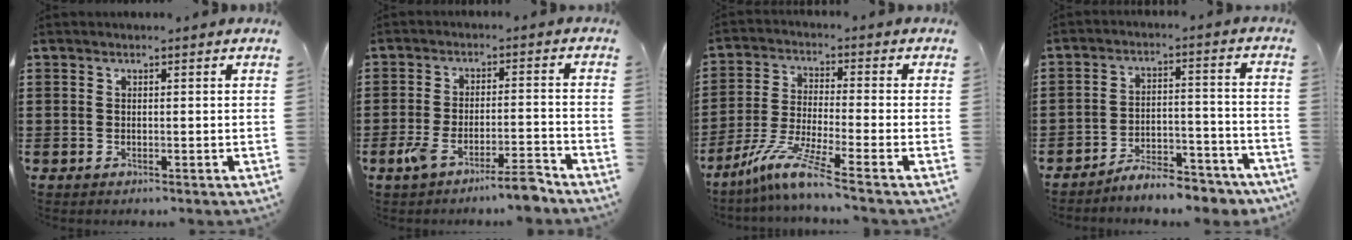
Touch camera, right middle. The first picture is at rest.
{"total": 6.5, "force": [-5.2, 0.3, 3.9], "torque": [-0.068, -0.005, -0.094]}
{"total": 8.1, "force": [-5.9, 0.2, 5.5], "torque": [-0.122, -0.018, -0.119]}
{"total": 6.3, "force": [-6.1, 0.7, 1.2], "torque": [-0.015, 0.015, -0.117]}